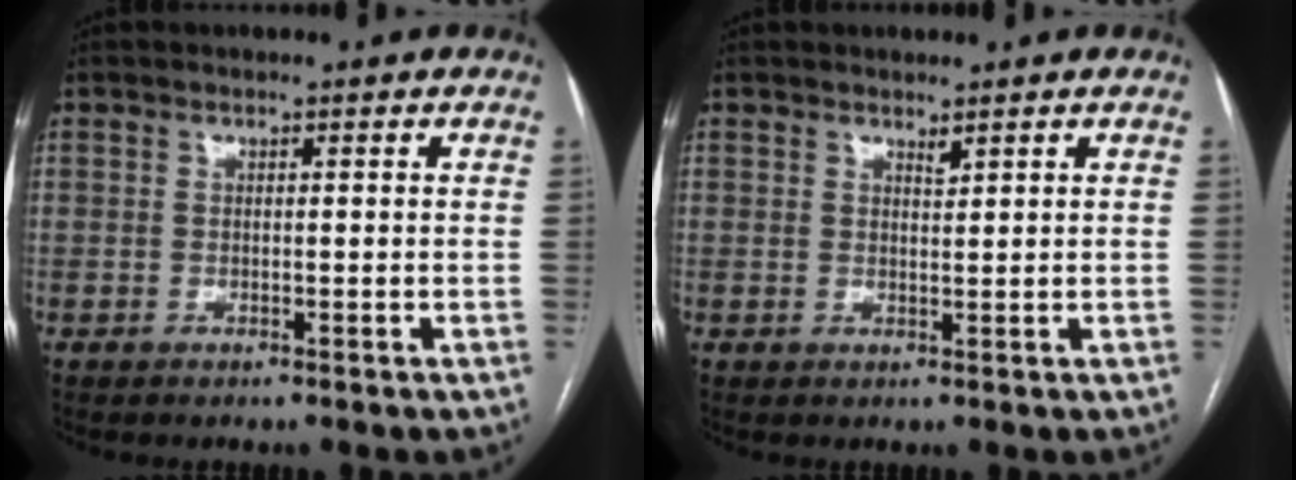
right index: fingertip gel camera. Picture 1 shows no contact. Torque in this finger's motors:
{"motor_torque": [-0.06, 0.08, -0.03, 0.00]}